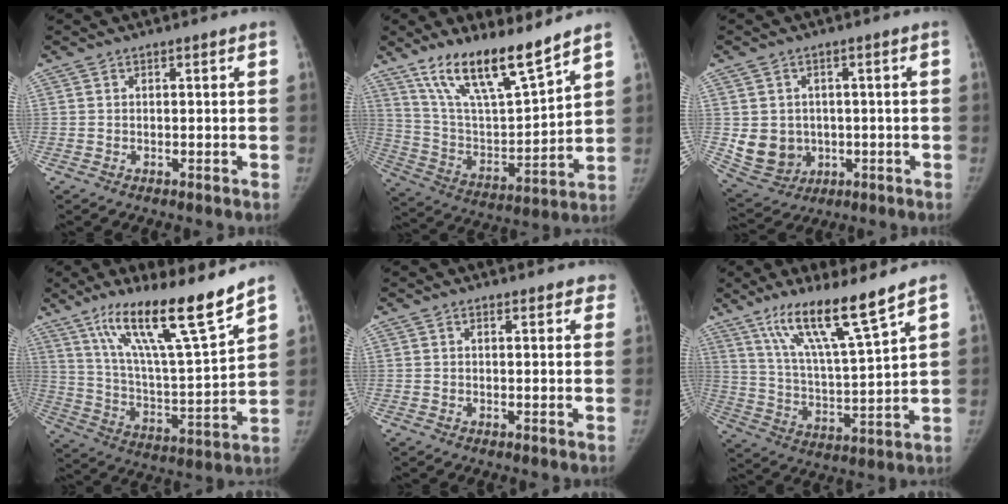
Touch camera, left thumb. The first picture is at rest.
{"total": 17.7, "force": [13.2, 4.2, 11.1], "torque": [-0.169, -0.071, 0.248]}
{"total": 8.5, "force": [-0.3, 7.6, 3.7], "torque": [-0.039, -0.004, 0.017]}
{"total": 20.2, "force": [14.2, 2.7, 14.0], "torque": [-0.213, -0.077, 0.250]}
{"total": 3.9, "force": [3.2, 1.7, 1.2], "torque": [0.019, -0.007, 0.026]}
{"total": 14.5, "force": [10.2, 1.0, 10.2], "torque": [-0.177, -0.063, 0.193]}